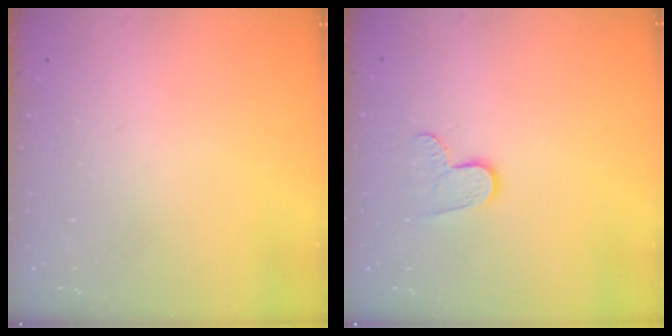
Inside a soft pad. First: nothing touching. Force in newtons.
{"total": 6.9, "press": 6.9, "slide": 0.2}